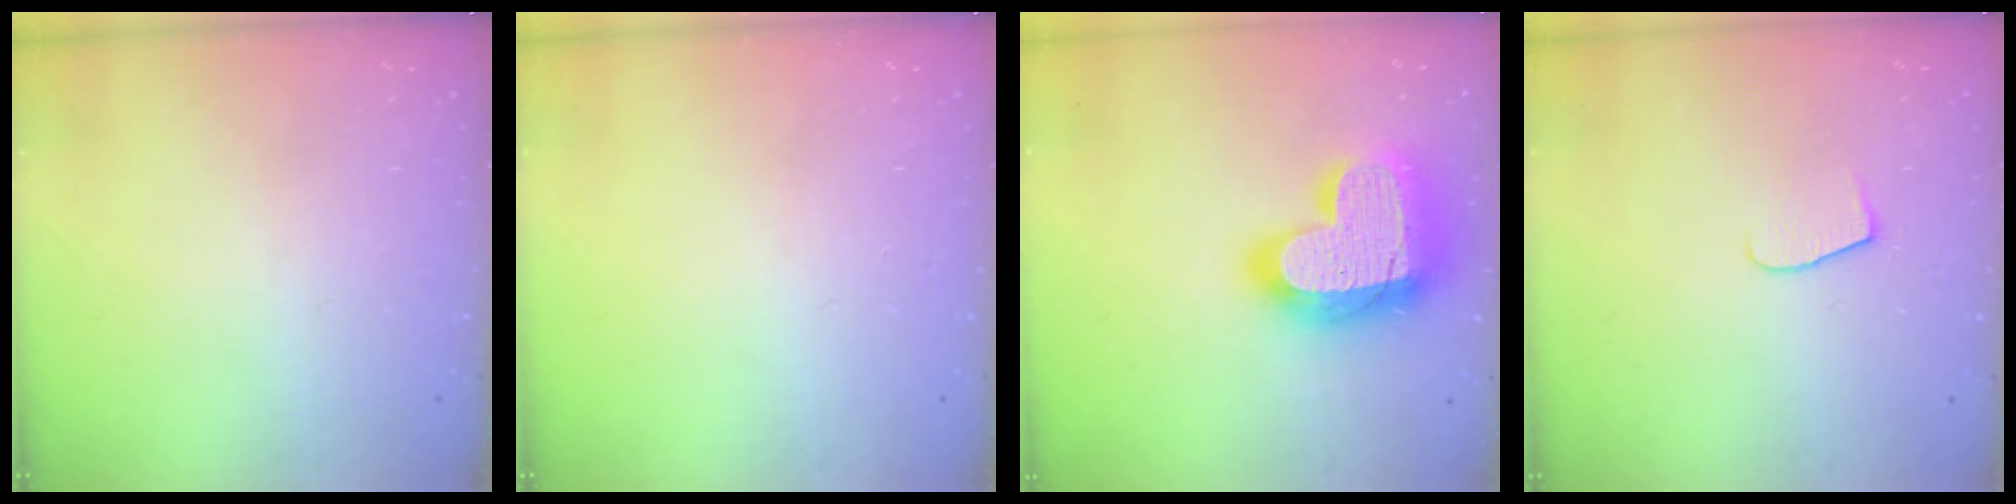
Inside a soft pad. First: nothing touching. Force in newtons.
{"total": 0.0}
{"total": 26.7, "press": 26.6, "slide": 1.8}
{"total": 7.5, "press": 7.5, "slide": 0.6}